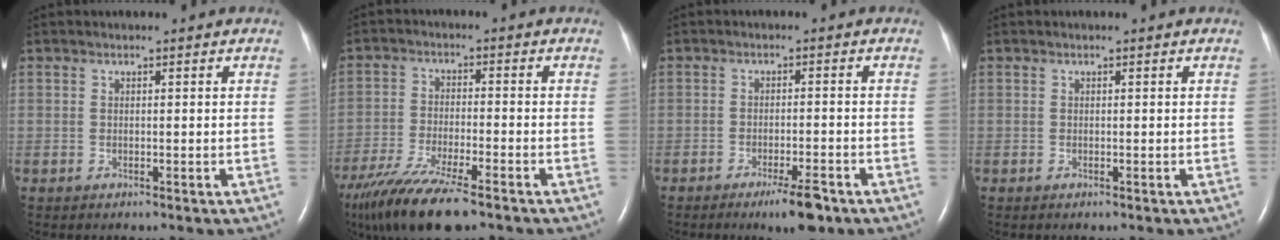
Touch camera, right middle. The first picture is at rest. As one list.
[{"total": 13.8, "force": [-10.3, 2.1, 9.0], "torque": [-0.182, -0.038, -0.179]}, {"total": 5.1, "force": [-3.4, 0.8, 3.7], "torque": [-0.062, -0.007, -0.051]}, {"total": 0.0}]